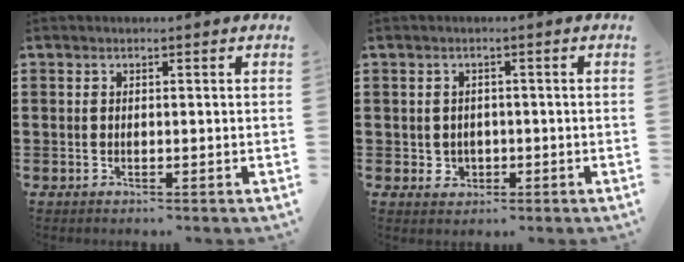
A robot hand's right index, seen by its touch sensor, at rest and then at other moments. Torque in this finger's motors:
{"motor_torque": [0.97, 1.17, 0.16, 0.03]}